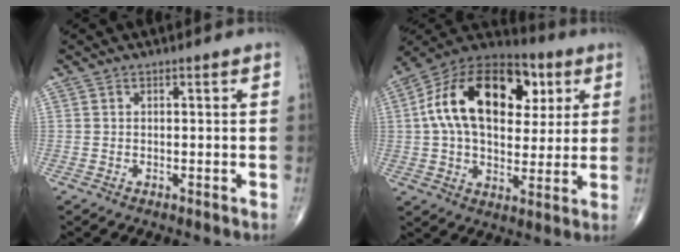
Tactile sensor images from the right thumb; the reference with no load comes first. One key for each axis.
{"total": 23.7, "fx": 5.8, "fy": 14.5, "fz": 17.8, "tx": -0.283, "ty": 0.014, "tz": 0.086}